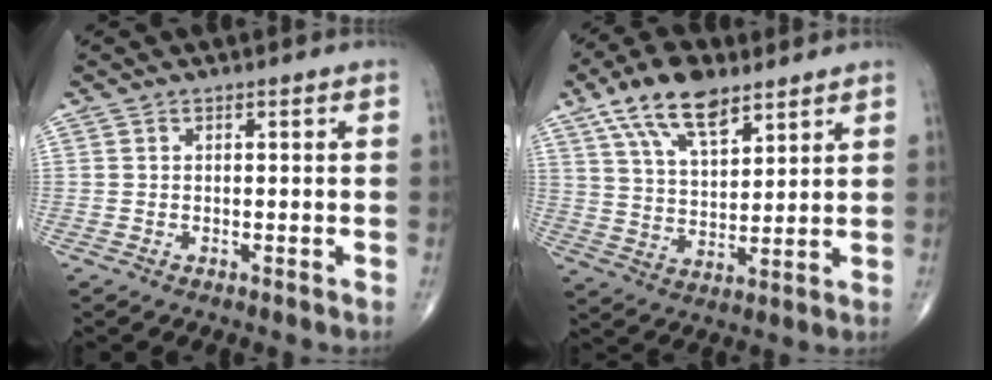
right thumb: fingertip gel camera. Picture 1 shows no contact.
{"total": 13.1, "force": [8.0, 5.9, 8.6], "torque": [-0.136, -0.026, 0.148]}